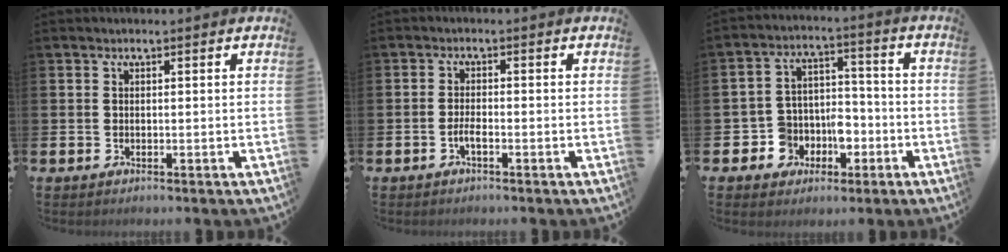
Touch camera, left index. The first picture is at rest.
{"total": 1.7, "force": [-0.9, 0.4, 1.3], "torque": [-0.028, 0.002, -0.016]}
{"total": 6.1, "force": [-2.2, 5.3, 2.0], "torque": [-0.057, 0.006, -0.041]}